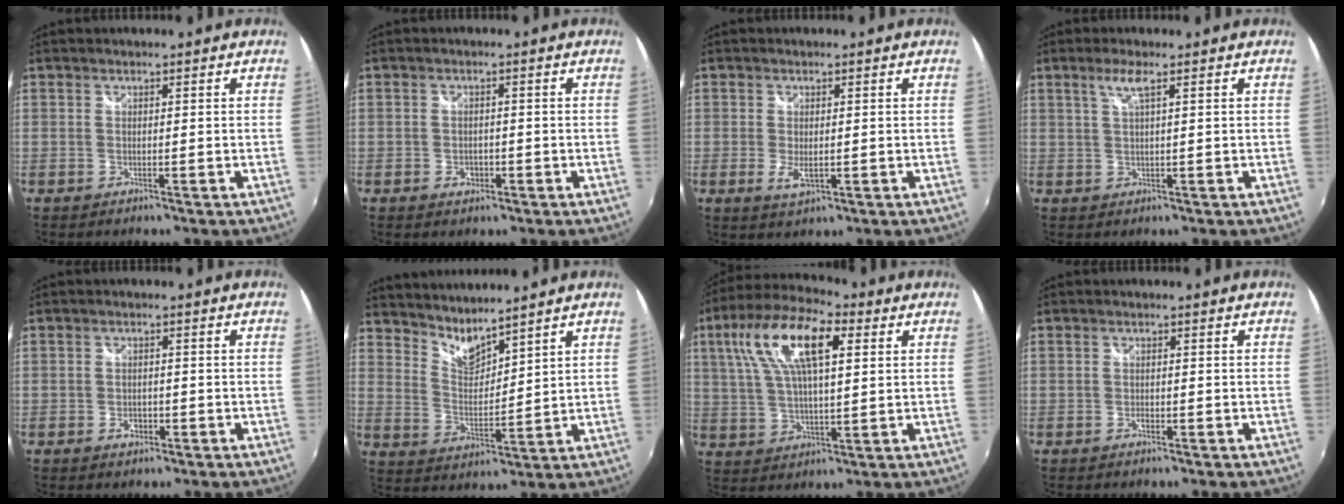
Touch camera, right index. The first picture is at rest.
{"total": 2.4, "force": [-1.0, 1.8, 1.1], "torque": [-0.019, 0.000, -0.014]}
{"total": 3.2, "force": [-0.6, 1.5, 2.7], "torque": [-0.052, -0.009, -0.006]}
{"total": 2.8, "force": [1.4, -0.1, 2.5], "torque": [-0.050, 0.001, 0.028]}
{"total": 2.3, "force": [-1.0, 1.7, 1.1], "torque": [-0.019, 0.000, -0.016]}
{"total": 6.7, "force": [6.2, 1.1, 2.4], "torque": [-0.037, -0.008, 0.117]}
{"total": 15.4, "force": [5.6, 5.7, 13.2], "torque": [-0.253, 0.029, 0.095]}
{"total": 1.0, "force": [-0.5, 0.6, 0.6], "torque": [-0.010, -0.001, -0.009]}